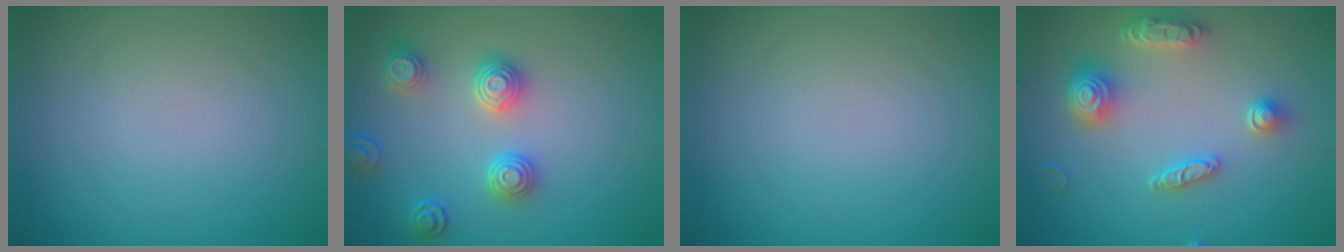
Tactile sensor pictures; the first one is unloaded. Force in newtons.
{"total": 3.5, "press": 3.4, "slide": 0.8}
{"total": 0.0}
{"total": 4.7, "press": 3.9, "slide": 2.5}